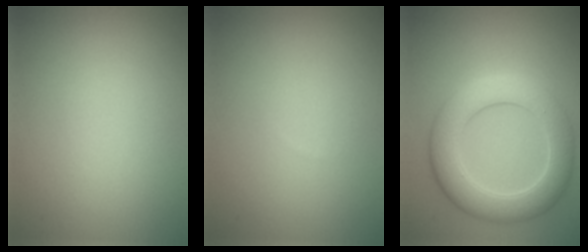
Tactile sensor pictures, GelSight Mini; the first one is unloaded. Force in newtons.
{"total": 0.0}
{"total": 6.3, "press": 6.3, "slide": 0.5}